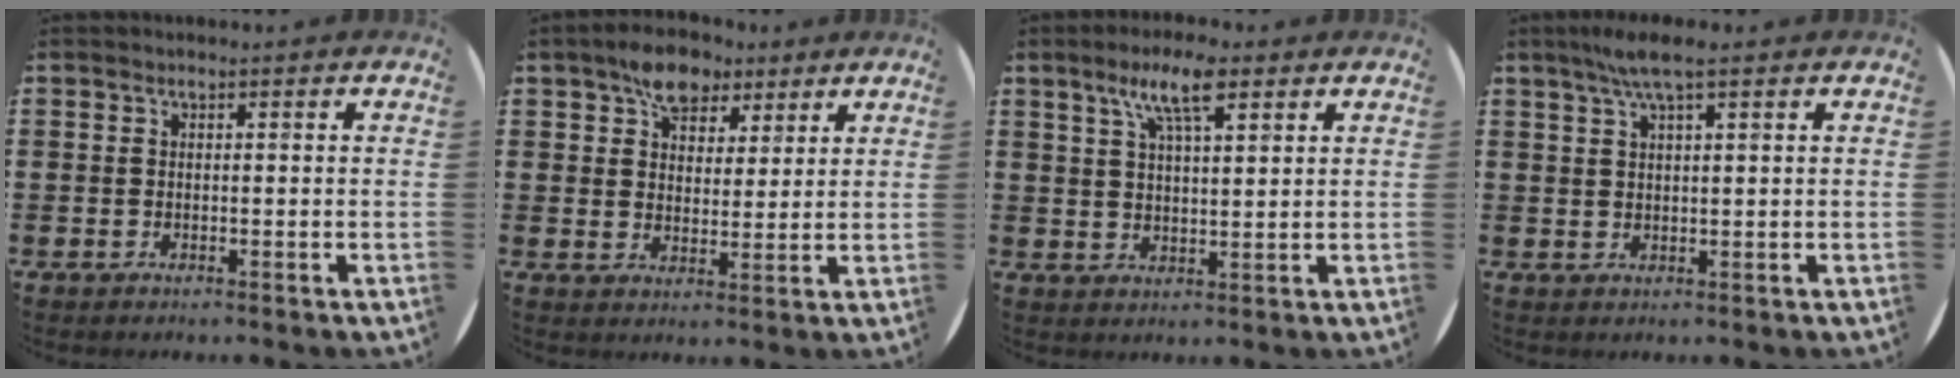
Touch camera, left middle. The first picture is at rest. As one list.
[{"total": 6.6, "force": [4.9, 3.8, 2.3], "torque": [-0.038, -0.004, 0.087]}, {"total": 7.1, "force": [4.6, 1.9, 5.1], "torque": [-0.096, 0.000, 0.075]}, {"total": 4.0, "force": [2.8, 0.5, 2.8], "torque": [-0.059, 0.007, 0.048]}]